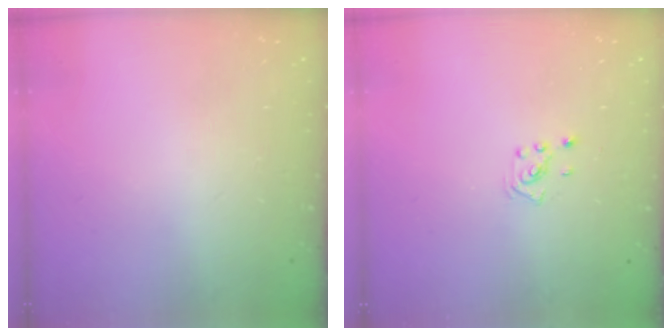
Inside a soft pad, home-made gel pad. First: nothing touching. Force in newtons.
{"total": 2.0, "press": 2.0, "slide": 0.6}